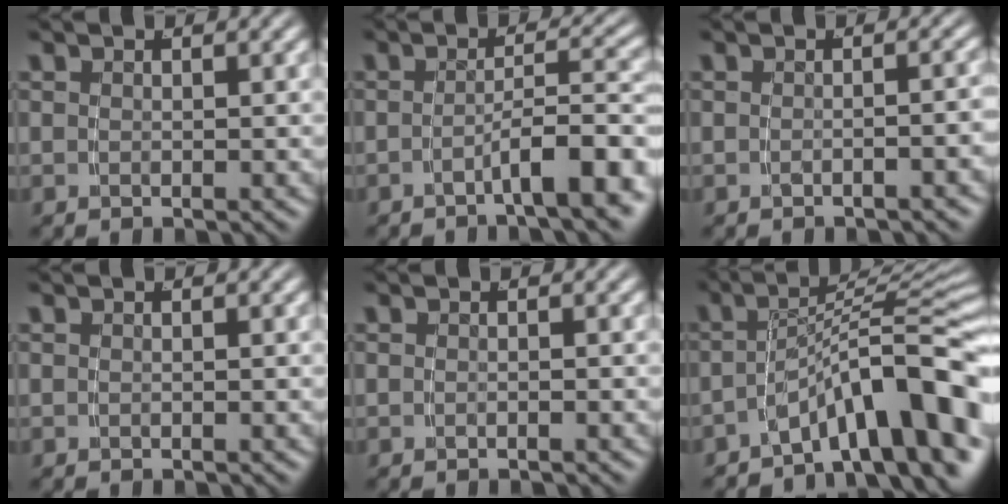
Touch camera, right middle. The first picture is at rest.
{"total": 5.0, "force": [-3.4, 0.4, 3.7], "torque": [-0.048, 0.004, -0.053]}
{"total": 1.4, "force": [-1.1, -0.6, 0.6], "torque": [-0.004, 0.009, -0.020]}
{"total": 0.0}
{"total": 0.5, "force": [-0.4, -0.4, 0.0], "torque": [0.000, 0.003, -0.006]}
{"total": 9.9, "force": [-5.3, 3.0, 7.9], "torque": [-0.091, 0.007, -0.079]}